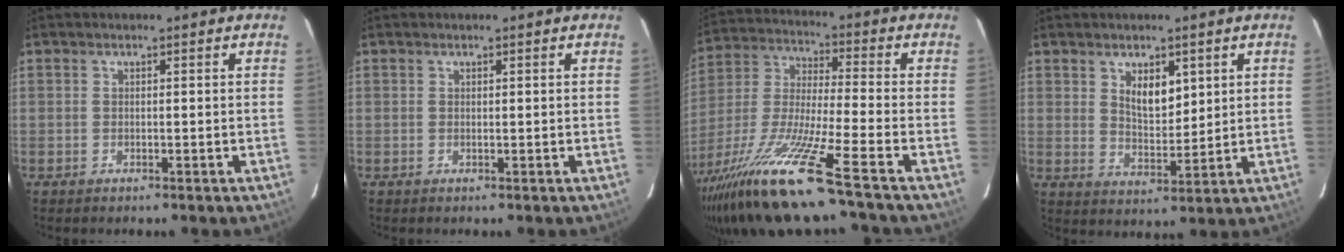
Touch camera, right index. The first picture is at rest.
{"total": 0.0}
{"total": 18.3, "force": [-12.6, -1.0, 13.3], "torque": [-0.289, -0.045, -0.239]}
{"total": 5.4, "force": [2.5, 2.5, 4.1], "torque": [-0.071, -0.005, 0.048]}